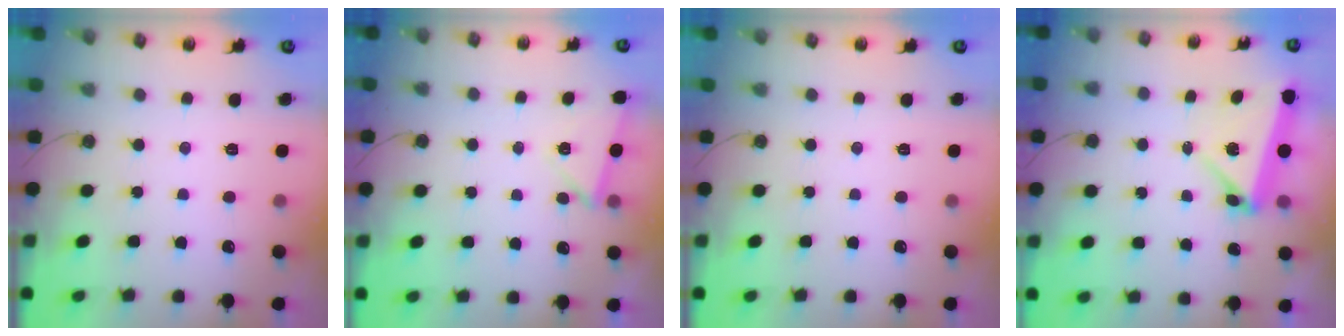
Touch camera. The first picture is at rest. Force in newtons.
{"total": 3.0, "press": 2.8, "slide": 1.1}
{"total": 0.0}
{"total": 5.5, "press": 5.5, "slide": 0.2}